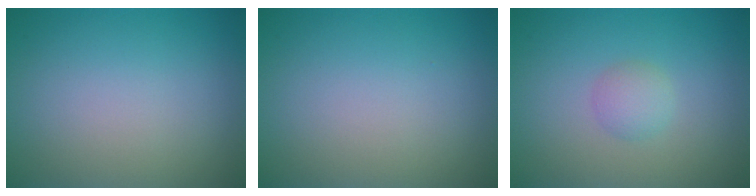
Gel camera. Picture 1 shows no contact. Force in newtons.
{"total": 0.0}
{"total": 1.6, "press": 1.6, "slide": 0.0}